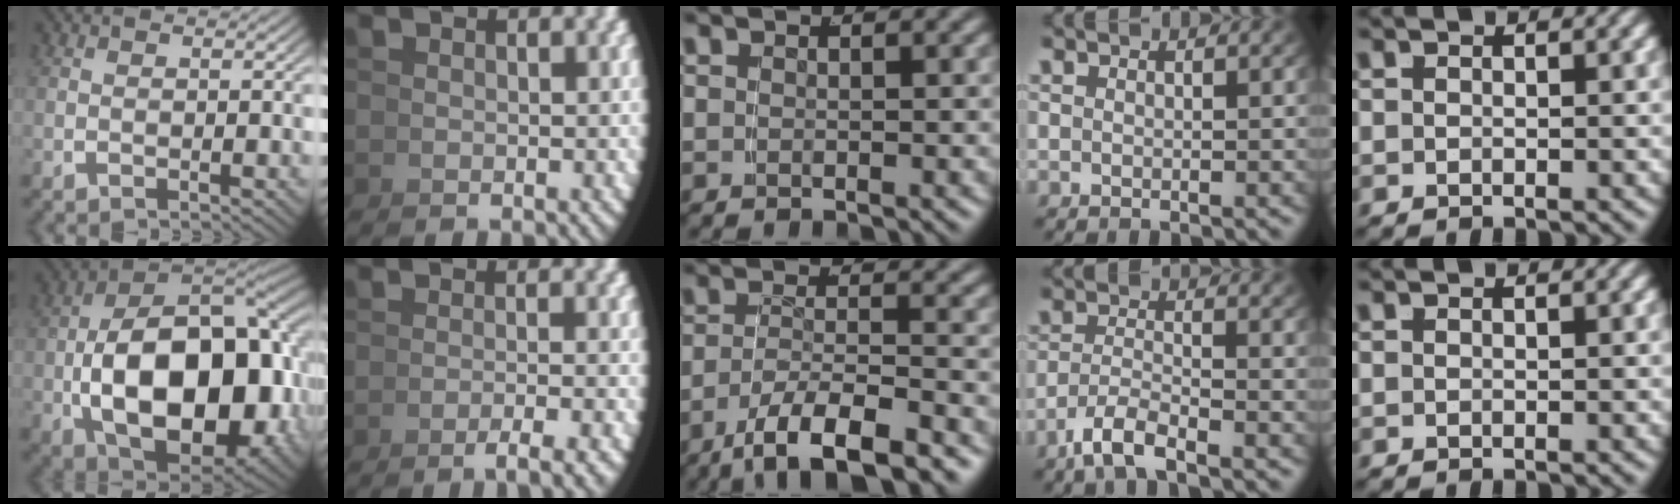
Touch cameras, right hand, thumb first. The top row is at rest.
{"thumb": {"total": 22.9, "force": [-2.6, 14.6, 17.4], "torque": [-0.335, -0.076, -0.005]}, "index": {"total": 3.1, "force": [-2.2, -0.2, 2.2], "torque": [-0.009, 0.014, -0.041]}, "middle": {"total": 7.1, "force": [-4.9, 1.6, 4.9], "torque": [-0.076, -0.021, -0.062]}, "ring": {"total": 3.3, "force": [-2.5, 0.8, 2.0], "torque": [-0.050, -0.010, -0.040]}}